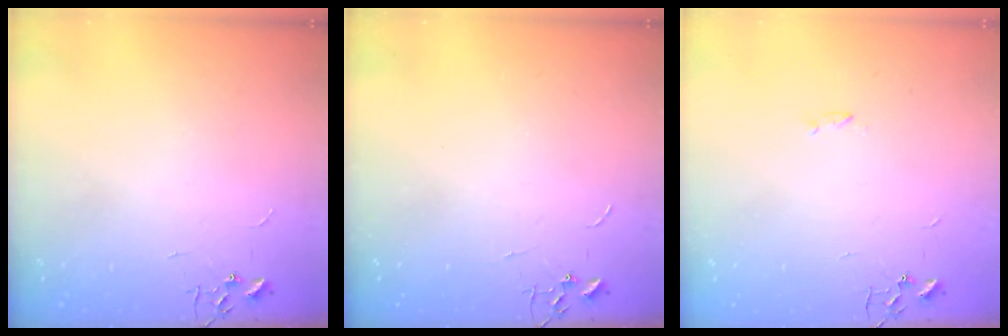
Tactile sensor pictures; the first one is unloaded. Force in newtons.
{"total": 0.0}
{"total": 1.2, "press": 1.1, "slide": 0.3}